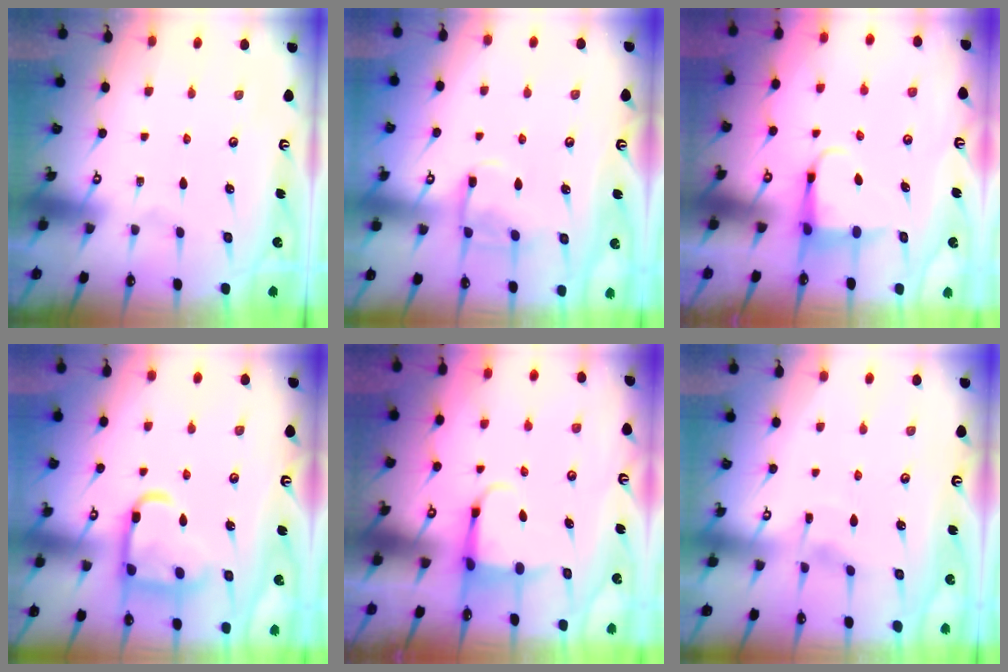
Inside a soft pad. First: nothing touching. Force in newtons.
{"total": 9.2, "press": 9.2, "slide": 0.9}
{"total": 4.4, "press": 4.4, "slide": 0.4}
{"total": 15.5, "press": 15.4, "slide": 1.2}
{"total": 3.9, "press": 3.7, "slide": 1.1}
{"total": 2.7, "press": 2.7, "slide": 0.3}